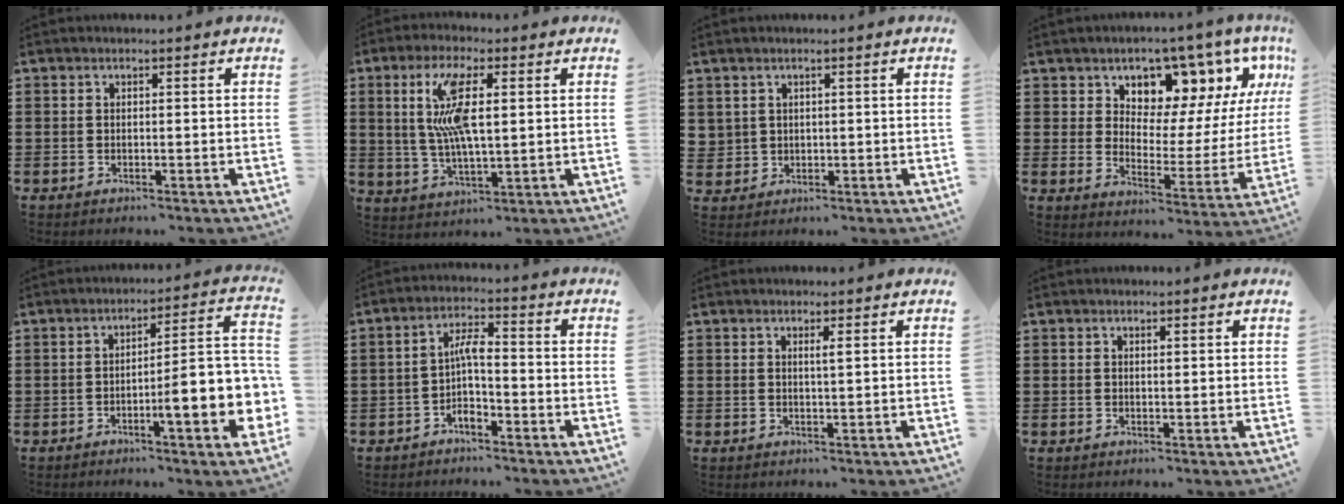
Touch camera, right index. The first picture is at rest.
{"total": 8.9, "force": [1.7, 1.7, 8.6], "torque": [-0.194, -0.010, 0.018]}
{"total": 1.5, "force": [0.9, 1.2, 0.2], "torque": [-0.012, 0.003, 0.019]}
{"total": 6.6, "force": [5.8, 3.1, 0.8], "torque": [-0.046, -0.063, 0.097]}
{"total": 10.5, "force": [-2.9, 2.0, 9.9], "torque": [-0.140, -0.027, -0.053]}
{"total": 3.8, "force": [-1.3, 1.3, 3.3], "torque": [-0.066, 0.011, -0.027]}
{"total": 1.1, "force": [0.4, -0.1, 1.0], "torque": [-0.019, 0.000, 0.006]}
{"total": 0.6, "force": [0.4, 0.1, 0.4], "torque": [-0.008, 0.000, 0.008]}